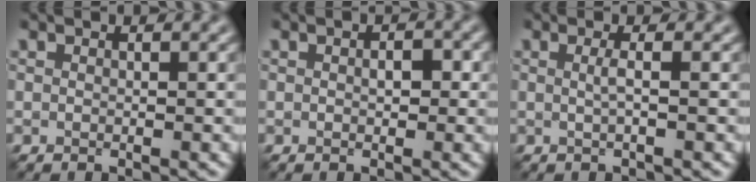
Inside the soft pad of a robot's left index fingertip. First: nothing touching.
{"total": 1.5, "force": [0.1, 0.8, 1.2], "torque": [-0.014, 0.000, 0.000]}
{"total": 1.3, "force": [0.0, 0.3, 1.2], "torque": [-0.022, 0.001, -0.003]}